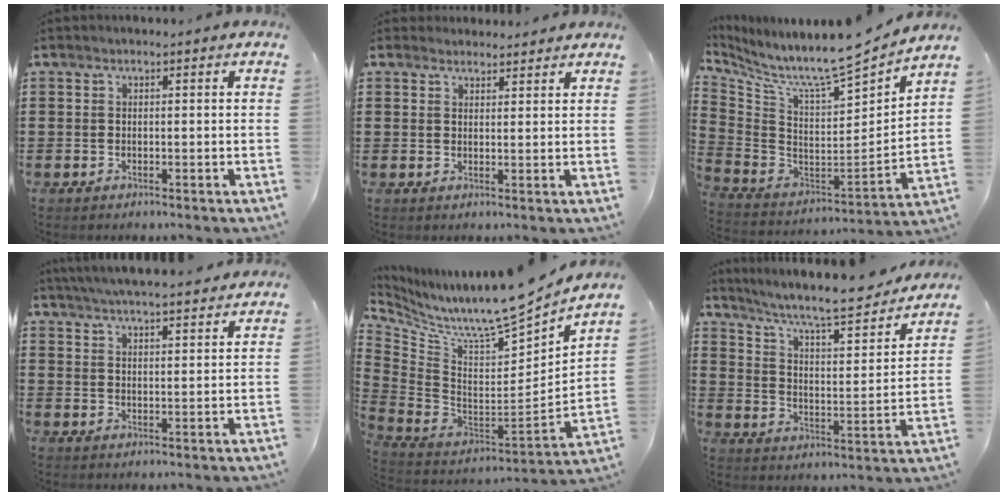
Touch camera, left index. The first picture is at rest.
{"total": 2.4, "force": [2.3, 0.5, 0.0], "torque": [-0.006, 0.000, 0.046]}
{"total": 7.5, "force": [6.7, 0.5, 3.2], "torque": [-0.090, -0.075, 0.103]}
{"total": 5.2, "force": [5.0, -0.1, 1.4], "torque": [-0.044, -0.021, 0.090]}
{"total": 8.7, "force": [7.7, 0.4, 4.0], "torque": [-0.095, -0.073, 0.121]}
{"total": 8.5, "force": [7.5, 0.3, 4.0], "torque": [-0.100, -0.052, 0.120]}